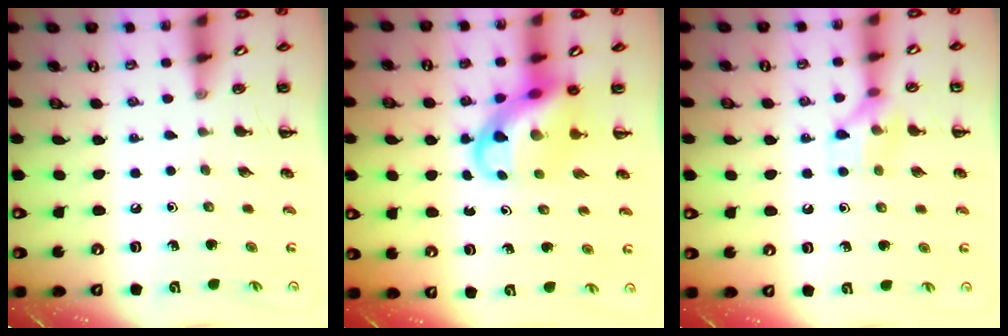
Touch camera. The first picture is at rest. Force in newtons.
{"total": 9.9, "press": 9.5, "slide": 2.8}
{"total": 8.2, "press": 8.2, "slide": 0.7}